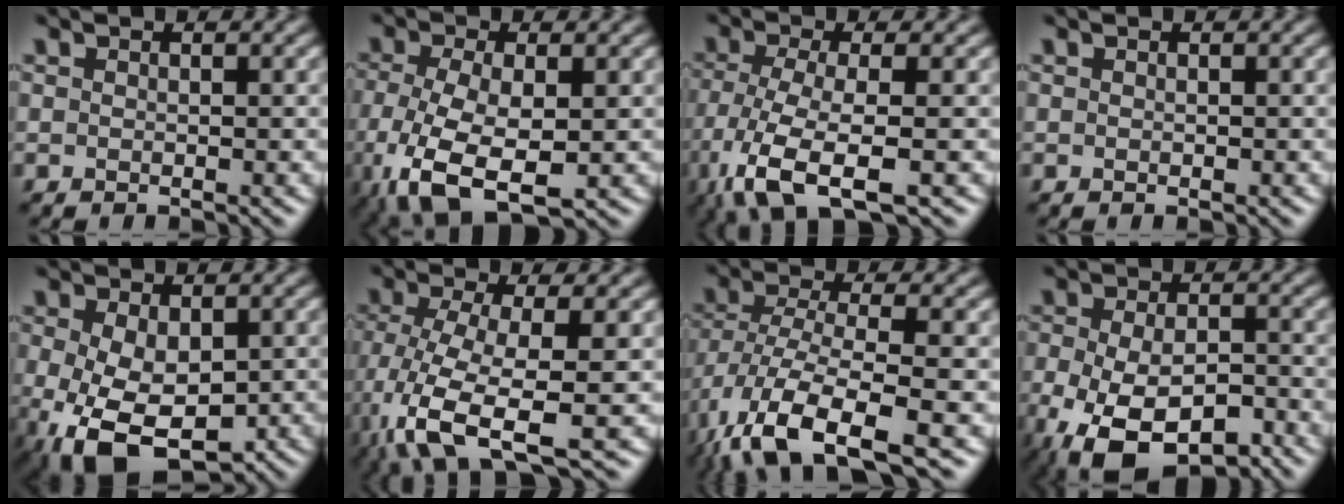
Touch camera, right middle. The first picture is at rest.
{"total": 7.7, "force": [-2.8, 3.6, 6.2], "torque": [-0.142, -0.019, -0.050]}
{"total": 7.6, "force": [-3.9, 2.4, 6.2], "torque": [-0.136, -0.015, -0.076]}
{"total": 0.0}
{"total": 8.5, "force": [-2.8, 4.8, 6.4], "torque": [-0.140, -0.026, -0.039]}
{"total": 9.4, "force": [-4.1, 3.1, 7.9], "torque": [-0.177, -0.019, -0.077]}
{"total": 10.3, "force": [-5.4, 3.7, 8.0], "torque": [-0.162, -0.018, -0.102]}
{"total": 10.4, "force": [-5.6, 5.2, 7.0], "torque": [-0.141, -0.041, -0.085]}